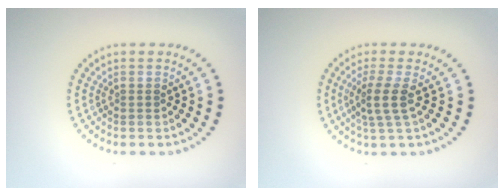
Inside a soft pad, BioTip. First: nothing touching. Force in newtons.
{"total": 2.5, "press": 2.0, "slide": 1.6}